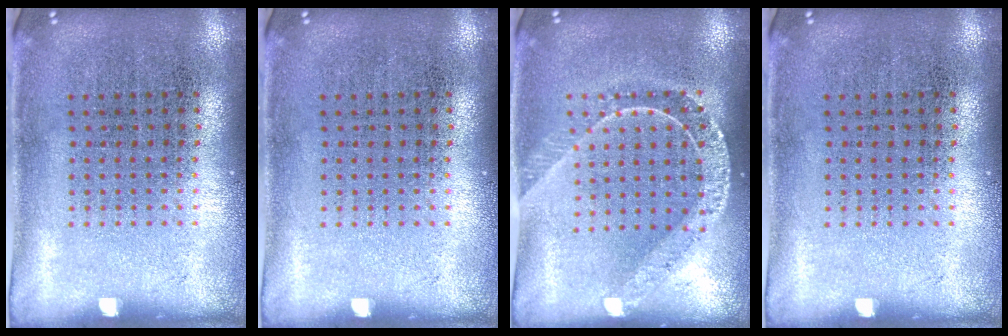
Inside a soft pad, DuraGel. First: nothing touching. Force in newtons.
{"total": 0.0}
{"total": 1.8, "press": 1.5, "slide": 0.9}
{"total": 0.0}